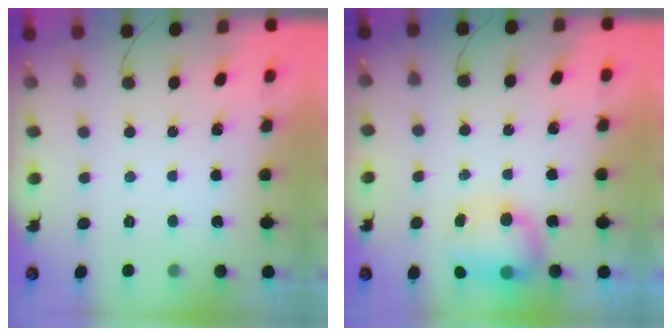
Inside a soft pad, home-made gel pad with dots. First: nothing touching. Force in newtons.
{"total": 8.1, "press": 7.7, "slide": 2.4}